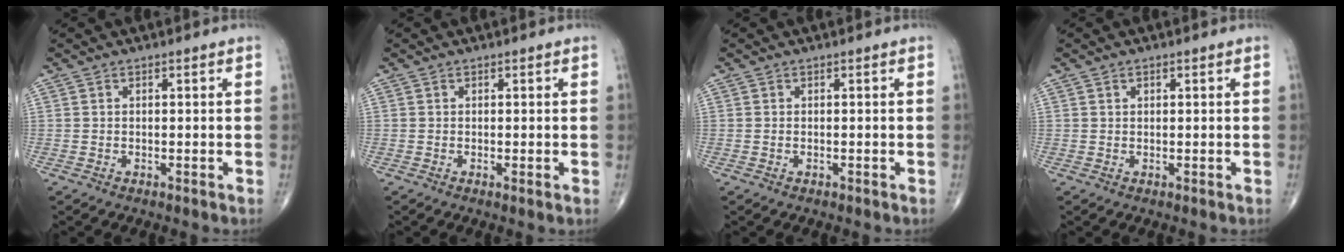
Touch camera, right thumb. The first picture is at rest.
{"total": 0.6, "force": [-0.1, 0.1, 0.6], "torque": [-0.016, -0.004, -0.003]}
{"total": 0.0}
{"total": 0.7, "force": [0.3, 0.4, 0.4], "torque": [-0.004, -0.001, 0.005]}